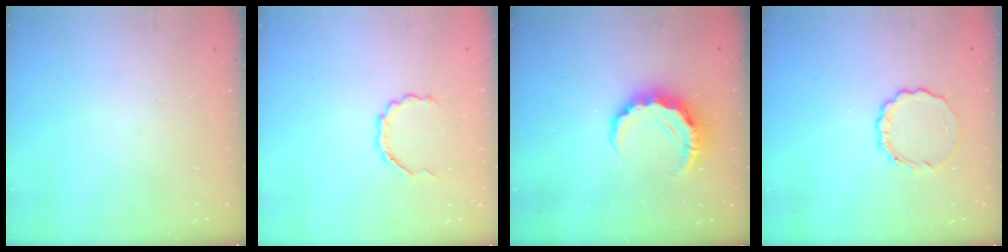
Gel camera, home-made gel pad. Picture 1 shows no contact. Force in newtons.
{"total": 3.9, "press": 3.6, "slide": 1.3}
{"total": 8.2, "press": 8.1, "slide": 1.4}
{"total": 4.5, "press": 4.4, "slide": 0.7}